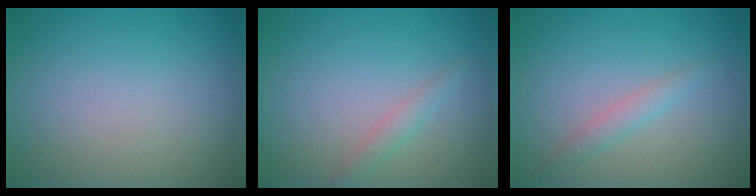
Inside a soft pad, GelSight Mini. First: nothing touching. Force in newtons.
{"total": 1.3, "press": 1.3, "slide": 0.1}
{"total": 1.4, "press": 1.4, "slide": 0.1}